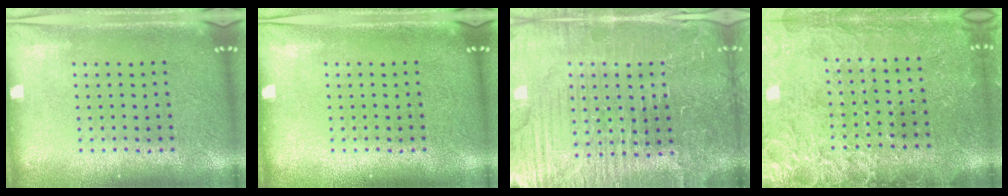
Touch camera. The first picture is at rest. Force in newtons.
{"total": 0.0}
{"total": 5.7, "press": 5.3, "slide": 2.2}
{"total": 3.7, "press": 3.4, "slide": 1.5}